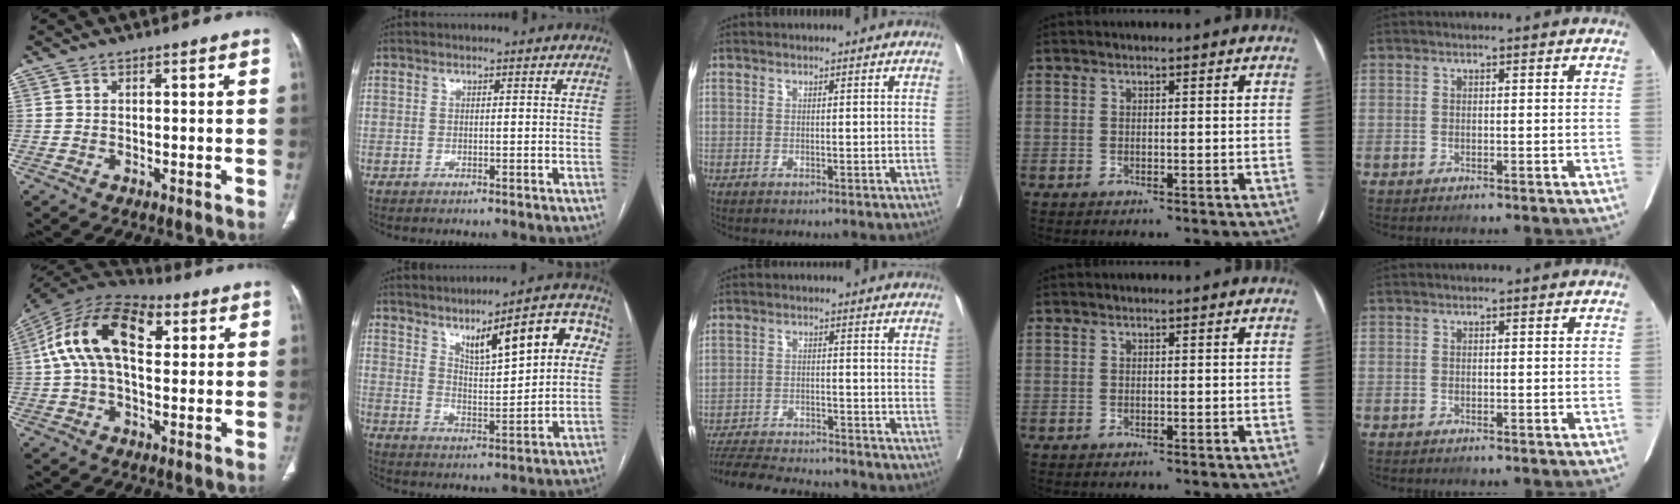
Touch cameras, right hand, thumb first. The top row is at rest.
{"thumb": {"total": 17.3, "force": [3.9, 9.5, 13.9], "torque": [-0.252, 0.037, 0.060]}, "index": {"total": 12.8, "force": [5.1, 3.4, 11.2], "torque": [-0.154, 0.020, 0.079]}, "middle": {"total": 17.0, "force": [-15.6, 2.5, 6.2], "torque": [-0.122, -0.017, -0.223]}}